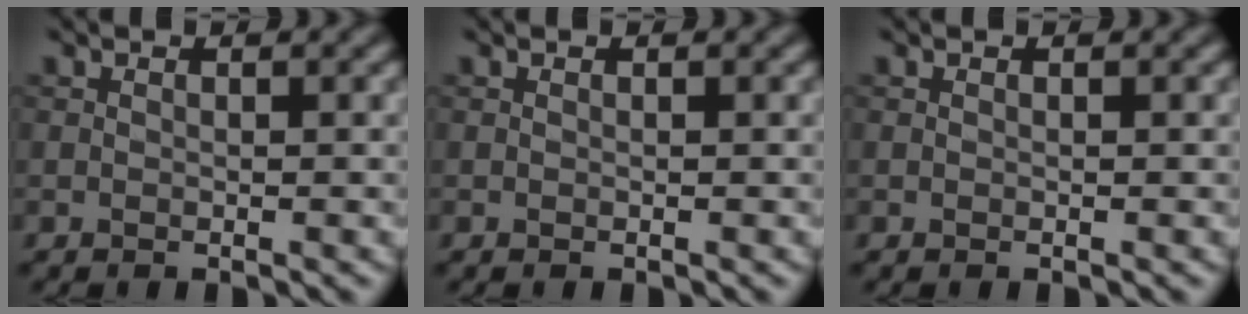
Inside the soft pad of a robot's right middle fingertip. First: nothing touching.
{"total": 0.0}
{"total": 0.0}